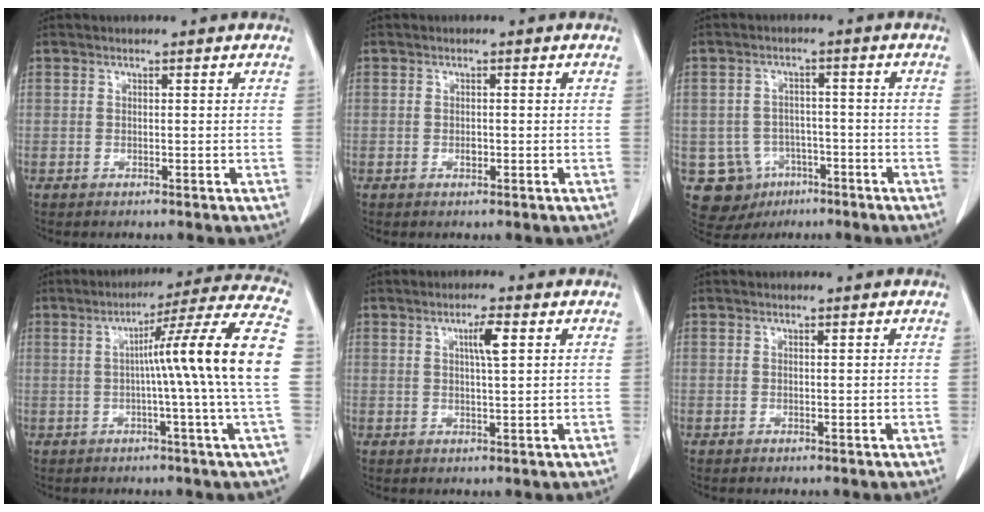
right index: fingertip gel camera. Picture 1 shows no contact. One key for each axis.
{"total": 0.9, "fx": -0.2, "fy": 0.5, "fz": 0.7, "tx": -0.014, "ty": 0.000, "tz": -0.002}
{"total": 8.9, "fx": -3.7, "fy": 7.9, "fz": 1.5, "tx": -0.040, "ty": 0.011, "tz": -0.040}
{"total": 15.7, "fx": -0.1, "fy": -2.6, "fz": 15.5, "tx": -0.209, "ty": 0.011, "tz": -0.008}
{"total": 3.5, "fx": 1.3, "fy": 0.2, "fz": 3.2, "tx": -0.055, "ty": -0.001, "tz": 0.020}
{"total": 0.0}